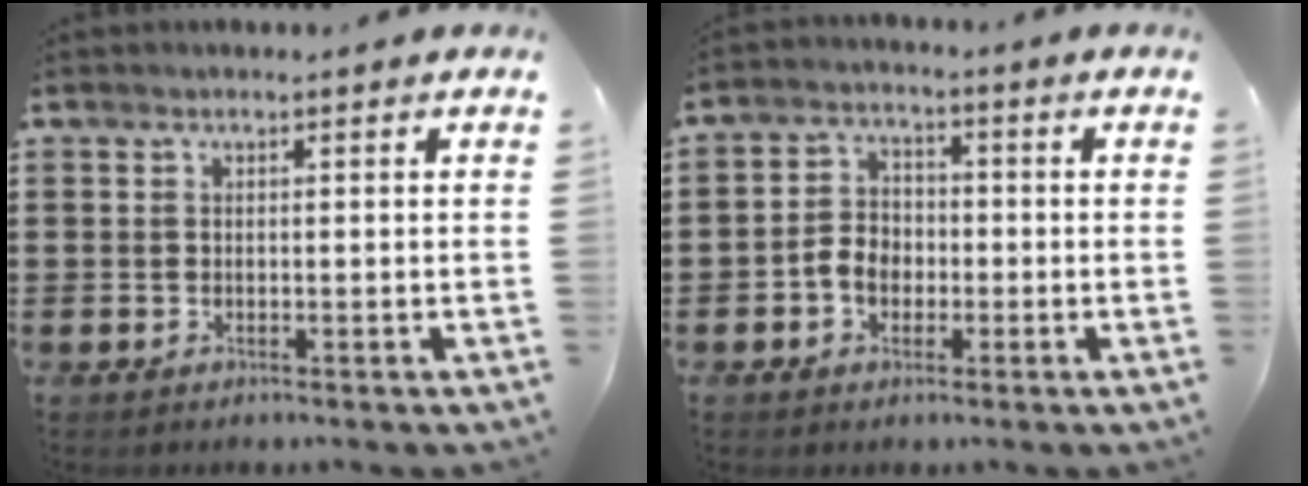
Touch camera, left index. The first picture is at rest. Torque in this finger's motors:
{"motor_torque": [0.44, 0.39, 0.22, 0.06]}